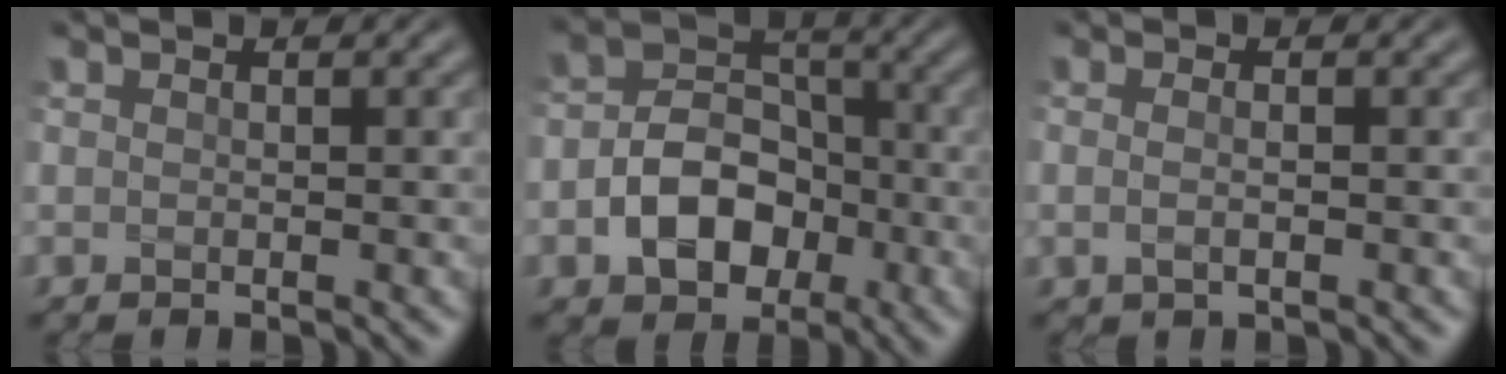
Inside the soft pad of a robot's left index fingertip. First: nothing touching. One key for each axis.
{"total": 5.8, "fx": -1.8, "fy": 4.4, "fz": 3.4, "tx": -0.055, "ty": 0.003, "tz": -0.035}
{"total": 1.3, "fx": 0.0, "fy": 0.6, "fz": 1.1, "tx": -0.008, "ty": -0.001, "tz": -0.006}